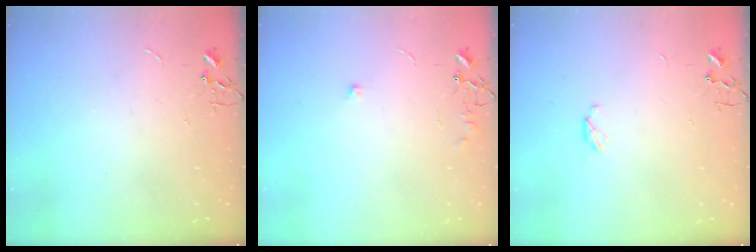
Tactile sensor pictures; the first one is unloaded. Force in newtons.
{"total": 6.2, "press": 6.1, "slide": 0.7}
{"total": 3.8, "press": 3.8, "slide": 0.6}